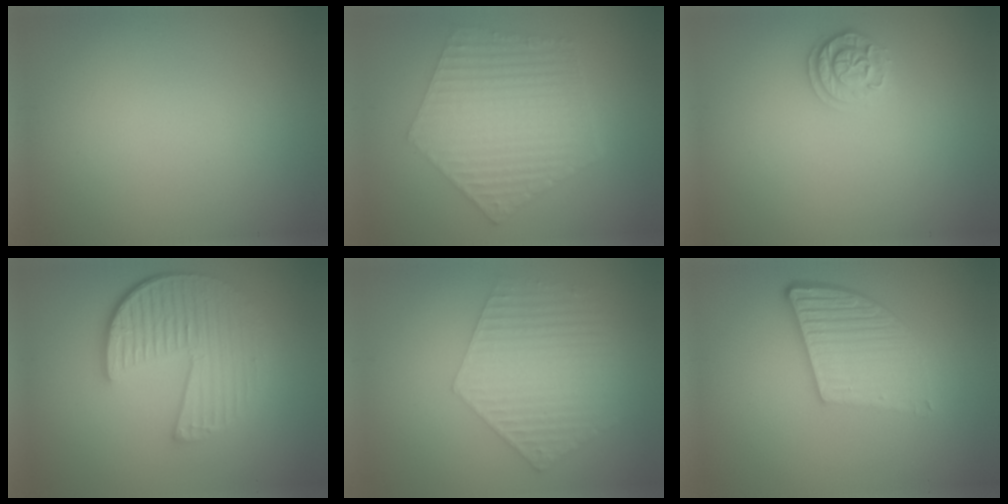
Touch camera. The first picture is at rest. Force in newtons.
{"total": 6.9, "press": 5.0, "slide": 4.8}
{"total": 1.9, "press": 1.9, "slide": 0.3}
{"total": 6.3, "press": 4.4, "slide": 4.4}
{"total": 5.8, "press": 4.4, "slide": 3.9}
{"total": 5.5, "press": 3.9, "slide": 3.9}